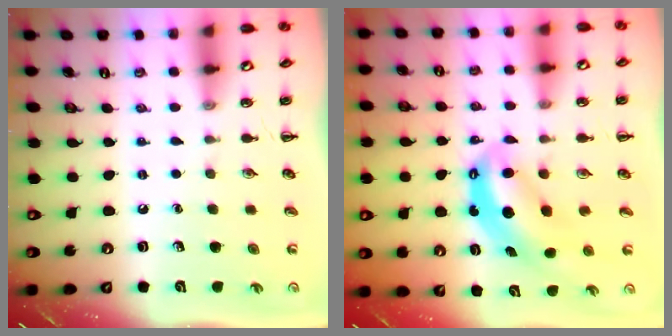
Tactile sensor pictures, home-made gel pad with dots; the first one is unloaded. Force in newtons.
{"total": 7.0, "press": 6.8, "slide": 1.4}